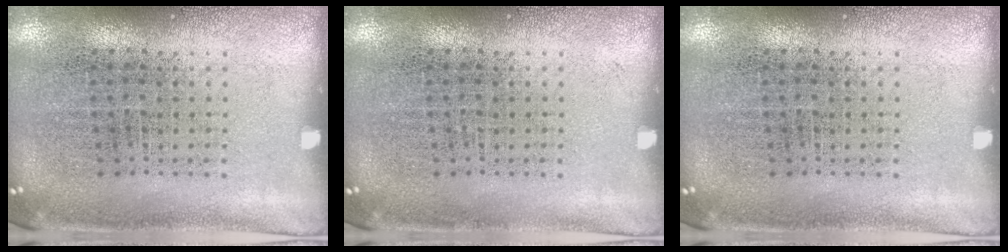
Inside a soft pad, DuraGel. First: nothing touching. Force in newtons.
{"total": 0.0}
{"total": 0.0}